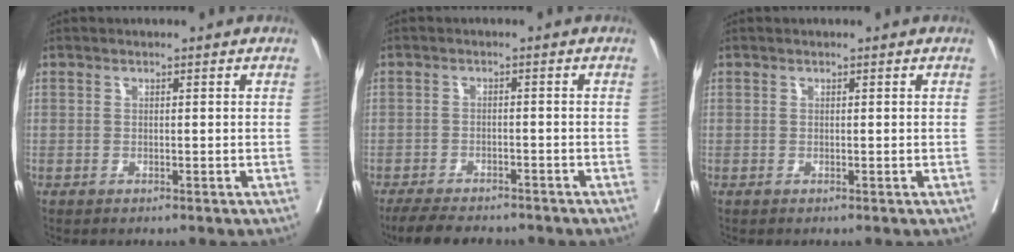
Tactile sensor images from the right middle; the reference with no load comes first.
{"total": 8.4, "force": [-7.3, 2.4, 3.3], "torque": [-0.050, -0.011, -0.109]}
{"total": 0.0}